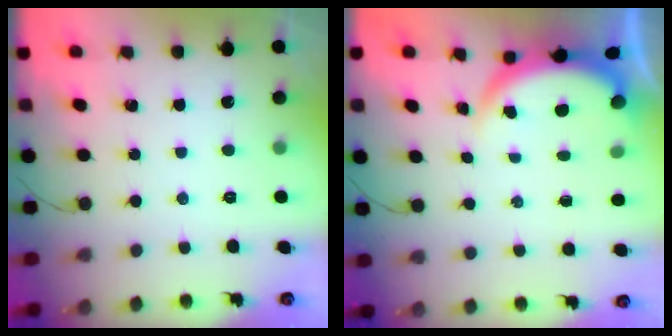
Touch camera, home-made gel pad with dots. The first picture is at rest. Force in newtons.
{"total": 3.8, "press": 3.8, "slide": 0.1}